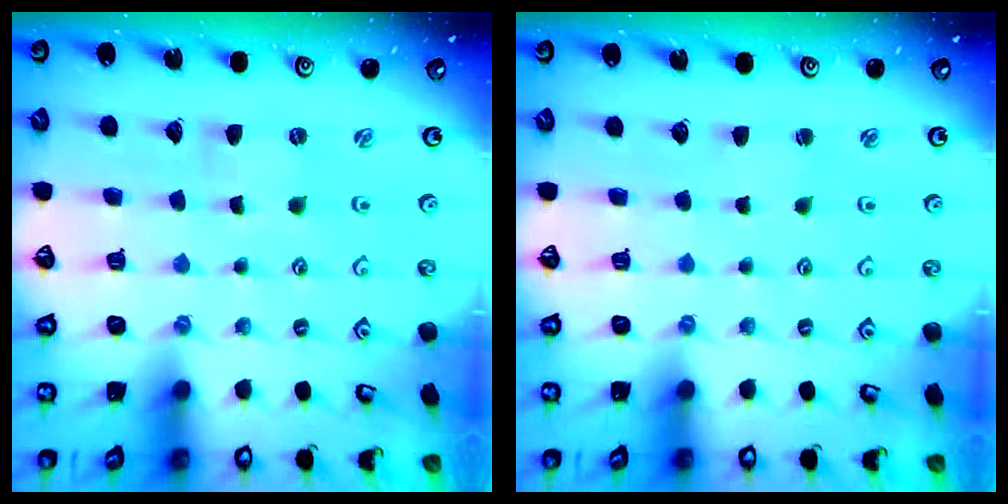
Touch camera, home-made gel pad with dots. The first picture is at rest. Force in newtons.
{"total": 2.2, "press": 2.2, "slide": 0.3}